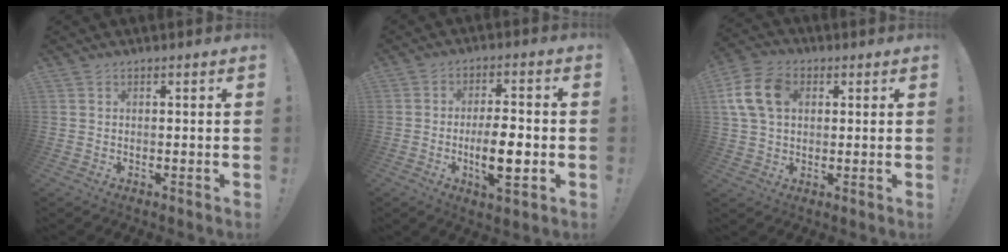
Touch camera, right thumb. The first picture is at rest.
{"total": 11.1, "force": [-2.6, 3.4, 10.2], "torque": [-0.169, 0.000, -0.050]}
{"total": 12.7, "force": [3.2, 9.1, 8.3], "torque": [-0.165, 0.011, 0.065]}